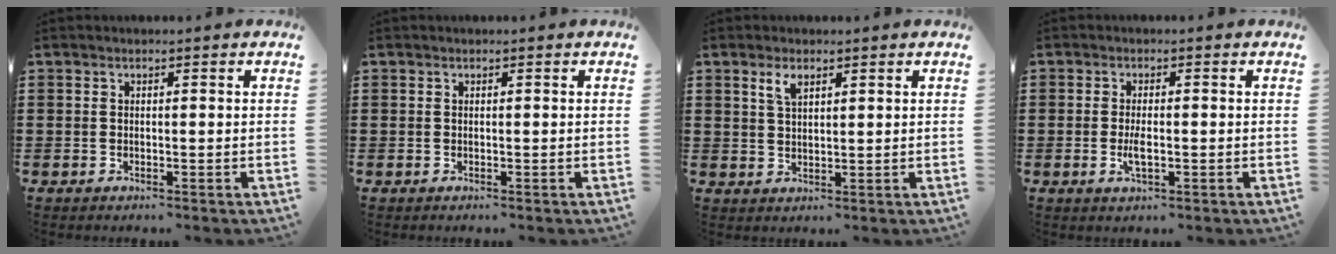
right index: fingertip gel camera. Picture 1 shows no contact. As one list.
[{"total": 0.0}, {"total": 2.6, "force": [1.6, 1.1, 1.7], "torque": [-0.037, 0.005, 0.028]}, {"total": 2.8, "force": [-0.6, 0.9, 2.6], "torque": [-0.054, -0.003, -0.012]}]